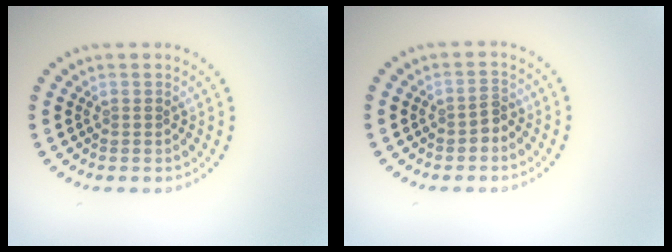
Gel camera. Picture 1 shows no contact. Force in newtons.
{"total": 1.3, "press": 1.2, "slide": 0.6}